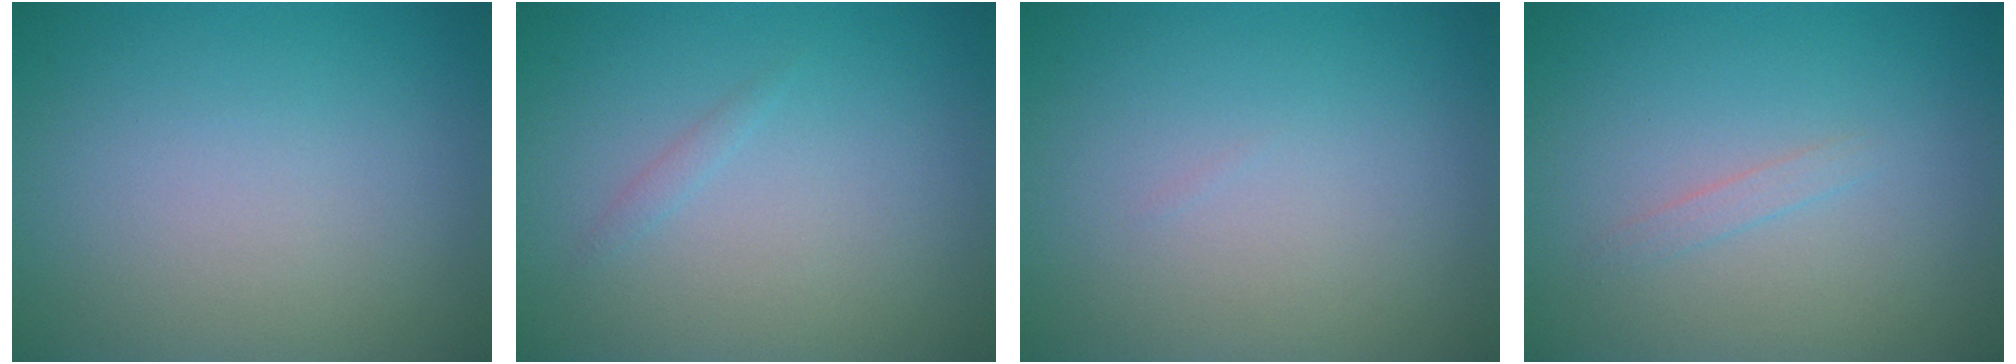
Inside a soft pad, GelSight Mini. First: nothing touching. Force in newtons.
{"total": 0.5, "press": 0.5, "slide": 0.0}
{"total": 0.0}
{"total": 0.8, "press": 0.8, "slide": 0.0}